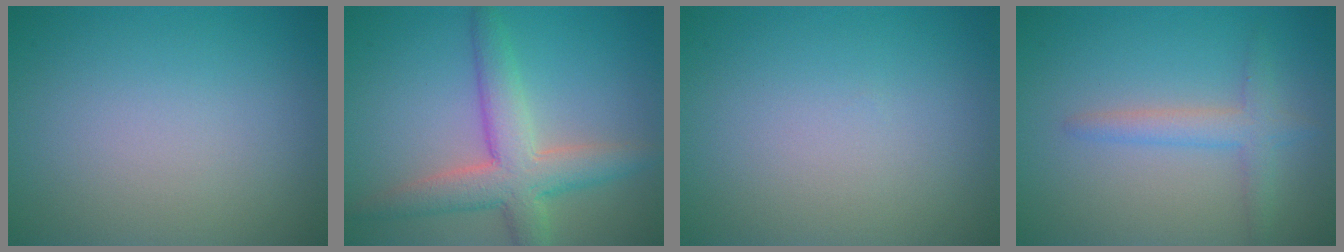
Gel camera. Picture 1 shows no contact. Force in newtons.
{"total": 5.6, "press": 5.6, "slide": 0.6}
{"total": 0.0}
{"total": 2.4, "press": 2.4, "slide": 0.2}